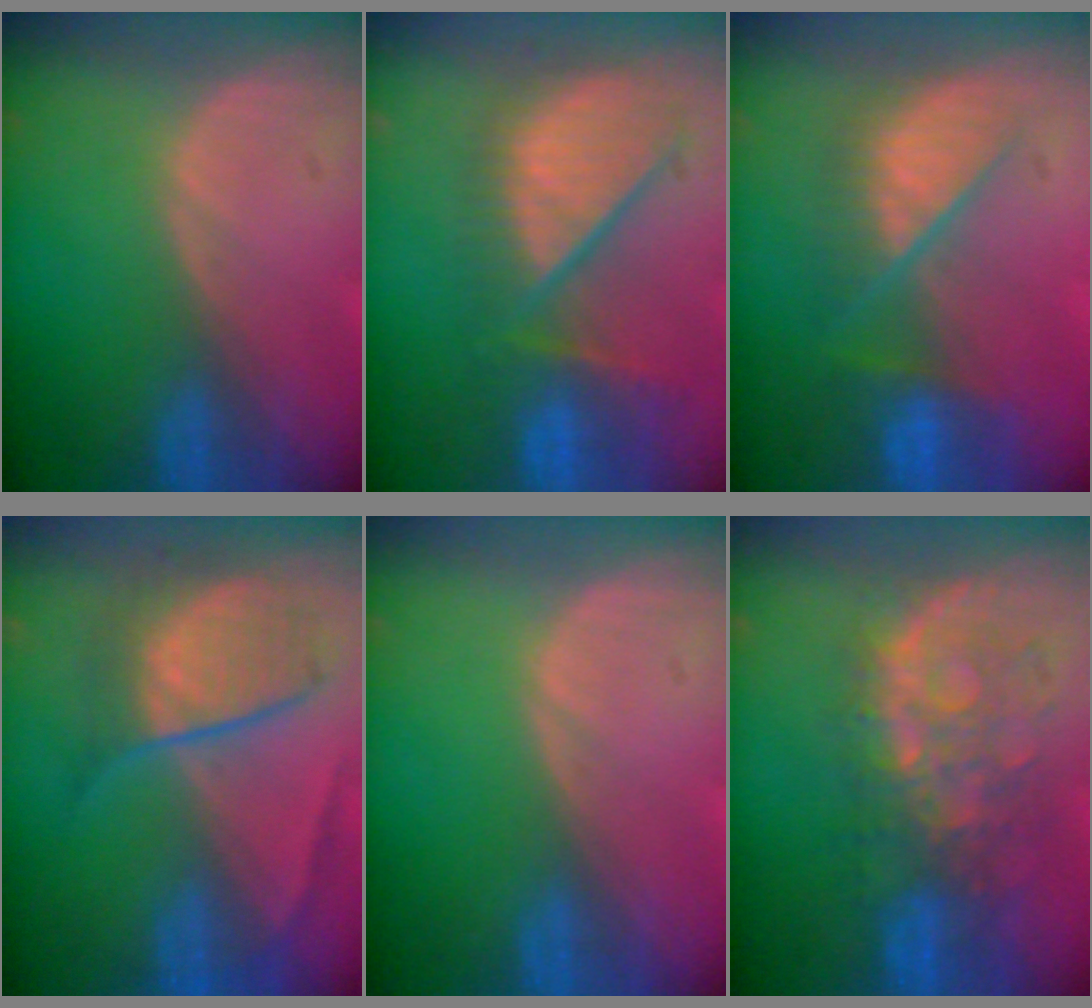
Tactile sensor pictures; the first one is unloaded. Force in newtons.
{"total": 10.5, "press": 9.7, "slide": 3.8}
{"total": 7.7, "press": 7.5, "slide": 1.7}
{"total": 7.3, "press": 7.3, "slide": 0.2}
{"total": 0.0}
{"total": 9.1, "press": 8.6, "slide": 2.9}